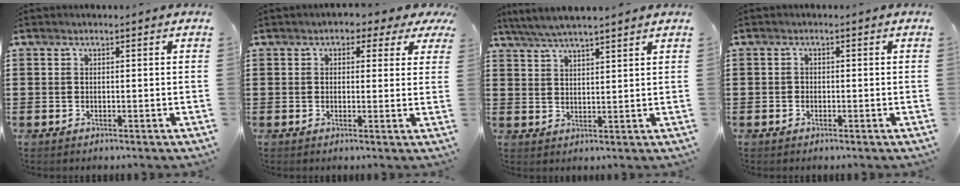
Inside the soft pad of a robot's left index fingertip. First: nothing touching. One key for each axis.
{"total": 2.3, "fx": 1.0, "fy": 1.6, "fz": 1.3, "tx": -0.017, "ty": 0.002, "tz": 0.012}
{"total": 4.3, "fx": 3.9, "fy": 0.0, "fz": 1.7, "tx": -0.043, "ty": -0.011, "tz": 0.071}
{"total": 0.9, "fx": -0.5, "fy": 0.7, "fz": 0.2, "tx": -0.007, "ty": 0.001, "tz": -0.011}